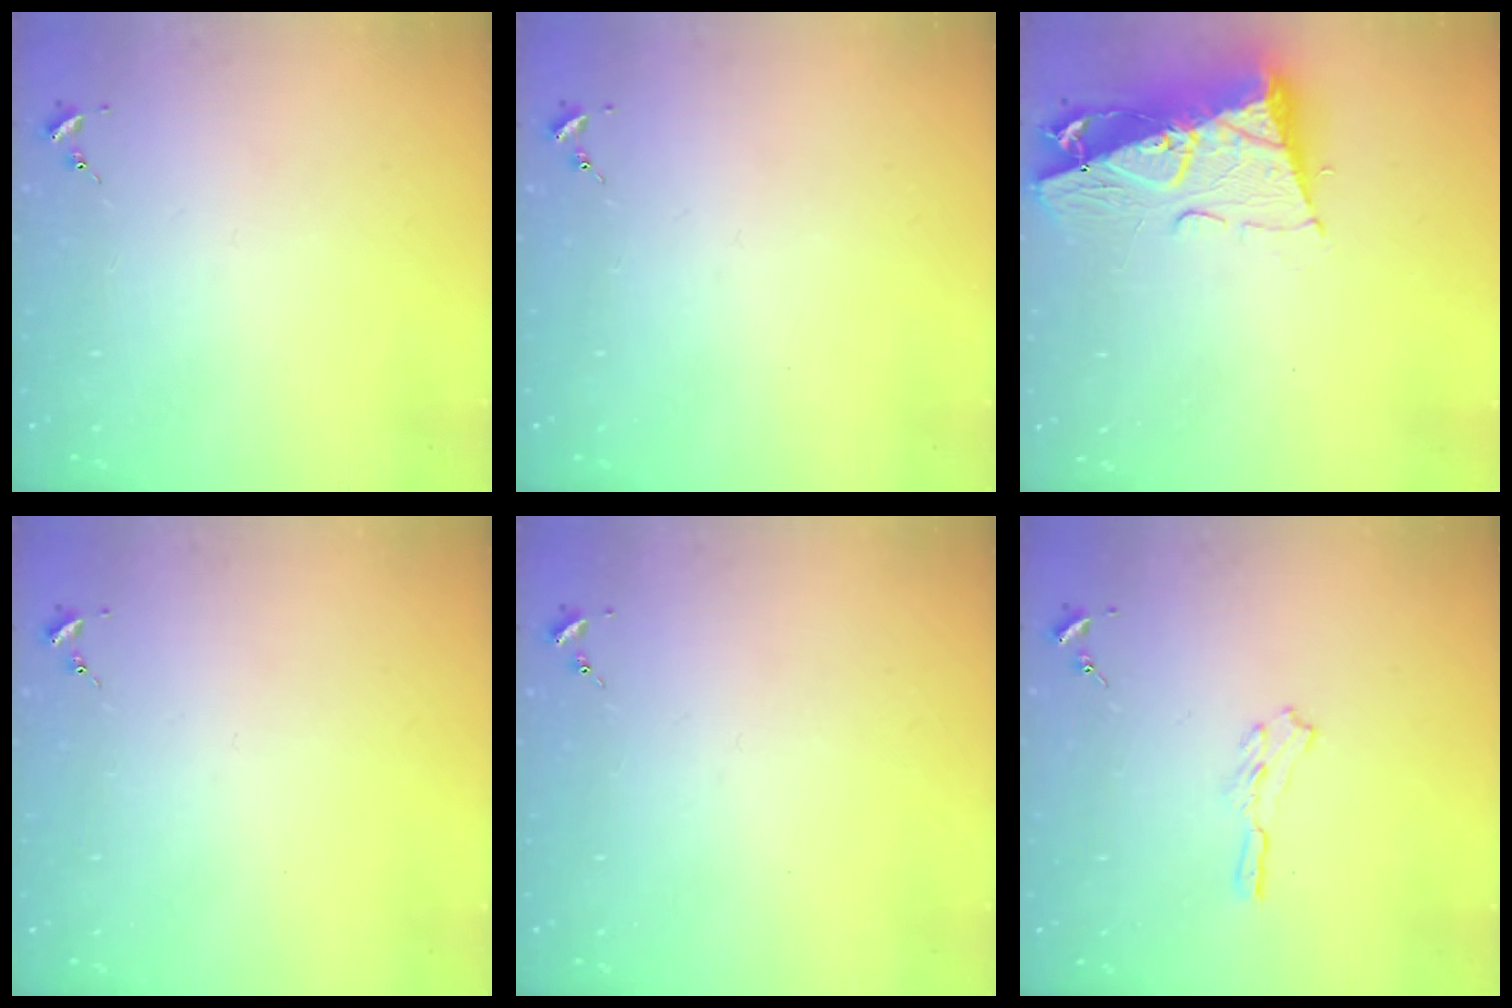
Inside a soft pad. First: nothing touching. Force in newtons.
{"total": 0.0}
{"total": 12.5, "press": 12.4, "slide": 1.3}
{"total": 0.0}
{"total": 0.0}
{"total": 3.8, "press": 3.8, "slide": 0.3}